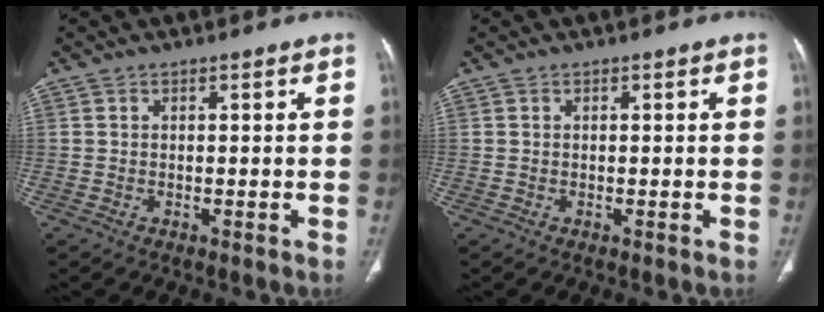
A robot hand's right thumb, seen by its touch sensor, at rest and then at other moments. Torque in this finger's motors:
{"motor_torque": [-0.15, 0.17, -0.15, 0.14, 0.01]}